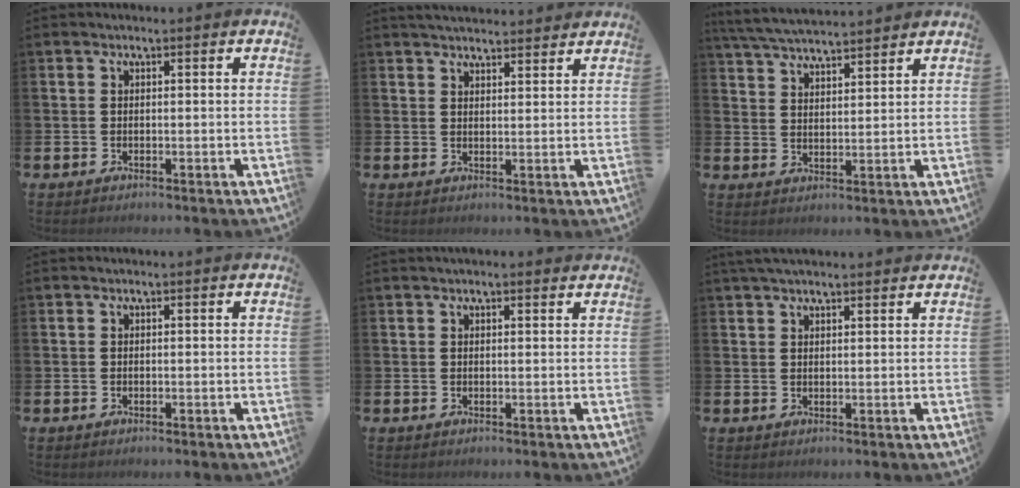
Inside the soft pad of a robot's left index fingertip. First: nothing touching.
{"total": 3.4, "force": [3.3, 0.4, 0.2], "torque": [-0.008, -0.016, 0.060]}
{"total": 5.4, "force": [5.3, 0.3, 0.8], "torque": [-0.036, -0.027, 0.095]}
{"total": 0.0}
{"total": 1.2, "force": [1.1, 0.2, 0.3], "torque": [0.004, -0.001, 0.018]}
{"total": 2.9, "force": [2.6, 0.7, 1.1], "torque": [-0.023, -0.002, 0.046]}